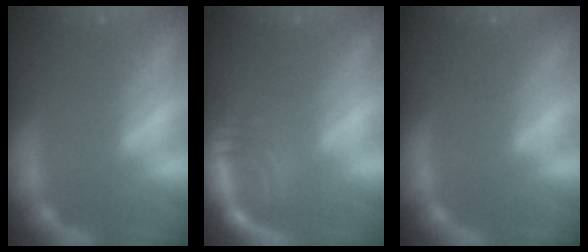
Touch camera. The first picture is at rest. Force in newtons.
{"total": 5.5}
{"total": 0.0}